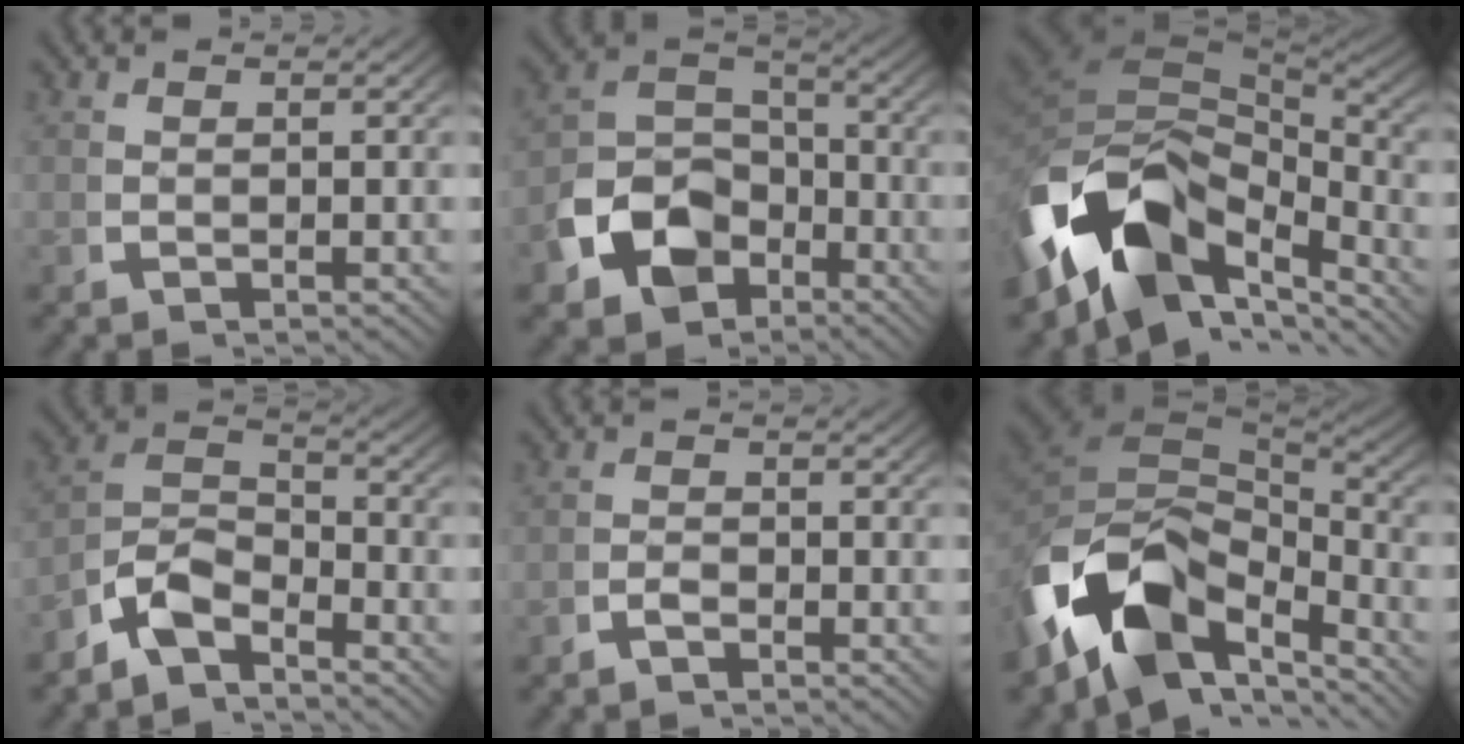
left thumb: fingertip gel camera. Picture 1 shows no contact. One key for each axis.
{"total": 10.2, "fx": -3.7, "fy": 7.7, "fz": 5.6, "tx": -0.101, "ty": -0.027, "tz": -0.058}
{"total": 18.2, "fx": -2.7, "fy": 12.0, "fz": 13.5, "tx": -0.263, "ty": -0.037, "tz": -0.028}
{"total": 6.7, "fx": -2.5, "fy": 4.5, "fz": 4.2, "tx": -0.075, "ty": -0.017, "tz": -0.053}
{"total": 1.2, "fx": -1.0, "fy": 0.5, "fz": 0.4, "tx": -0.008, "ty": -0.002, "tz": -0.022}
{"total": 16.2, "fx": -1.9, "fy": 10.8, "fz": 12.0, "tx": -0.236, "ty": -0.033, "tz": -0.019}